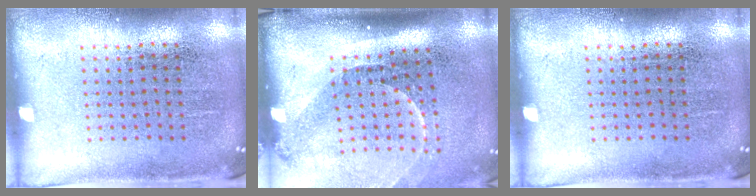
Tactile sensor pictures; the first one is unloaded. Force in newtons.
{"total": 2.2, "press": 1.5, "slide": 1.5}
{"total": 0.0}